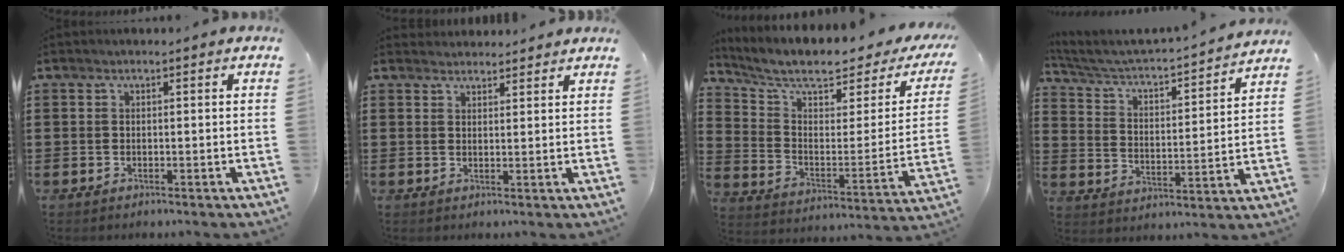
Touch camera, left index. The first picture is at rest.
{"total": 2.2, "force": [2.2, 0.4, -0.2], "torque": [-0.001, -0.001, 0.043]}
{"total": 7.7, "force": [6.0, 1.9, 4.4], "torque": [-0.106, -0.042, 0.099]}
{"total": 2.8, "force": [2.5, 0.3, 1.1], "torque": [-0.041, -0.033, 0.028]}